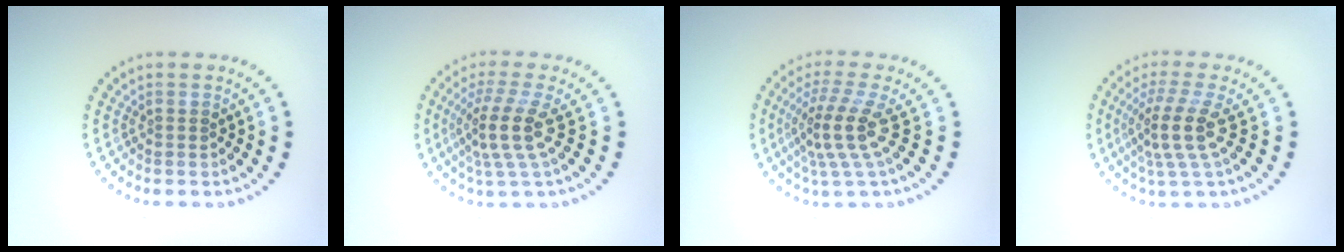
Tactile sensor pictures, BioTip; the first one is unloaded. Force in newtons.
{"total": 3.9, "press": 2.7, "slide": 2.8}
{"total": 3.9, "press": 2.7, "slide": 2.9}
{"total": 3.9, "press": 2.7, "slide": 2.8}